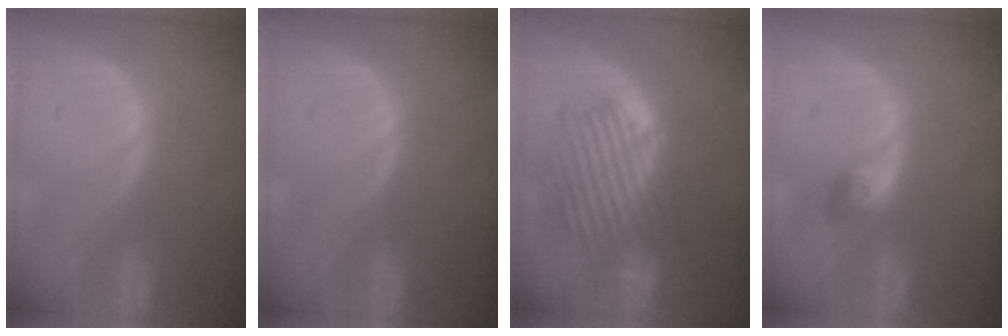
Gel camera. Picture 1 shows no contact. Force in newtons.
{"total": 0.0}
{"total": 8.8, "press": 8.4, "slide": 2.6}
{"total": 3.0, "press": 2.6, "slide": 1.4}